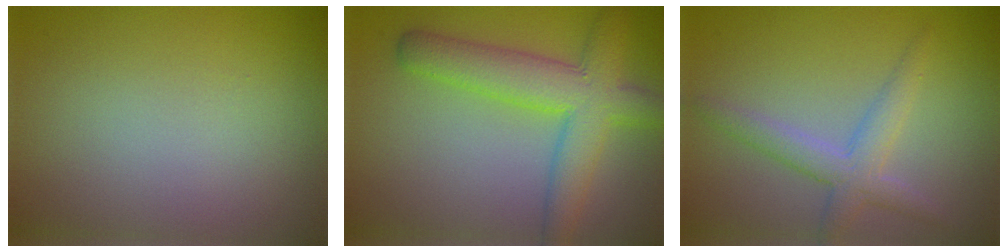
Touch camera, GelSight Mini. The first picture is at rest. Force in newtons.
{"total": 6.1, "press": 6.1, "slide": 0.2}
{"total": 3.1, "press": 3.1, "slide": 0.2}